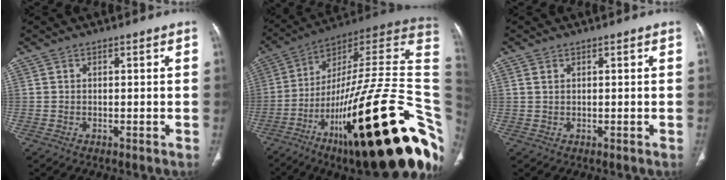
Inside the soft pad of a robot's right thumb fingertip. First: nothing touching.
{"total": 42.0, "force": [-12.2, 11.6, 38.5], "torque": [-0.471, 0.087, -0.190]}
{"total": 0.9, "force": [0.4, 0.7, 0.4], "torque": [-0.013, 0.004, 0.011]}